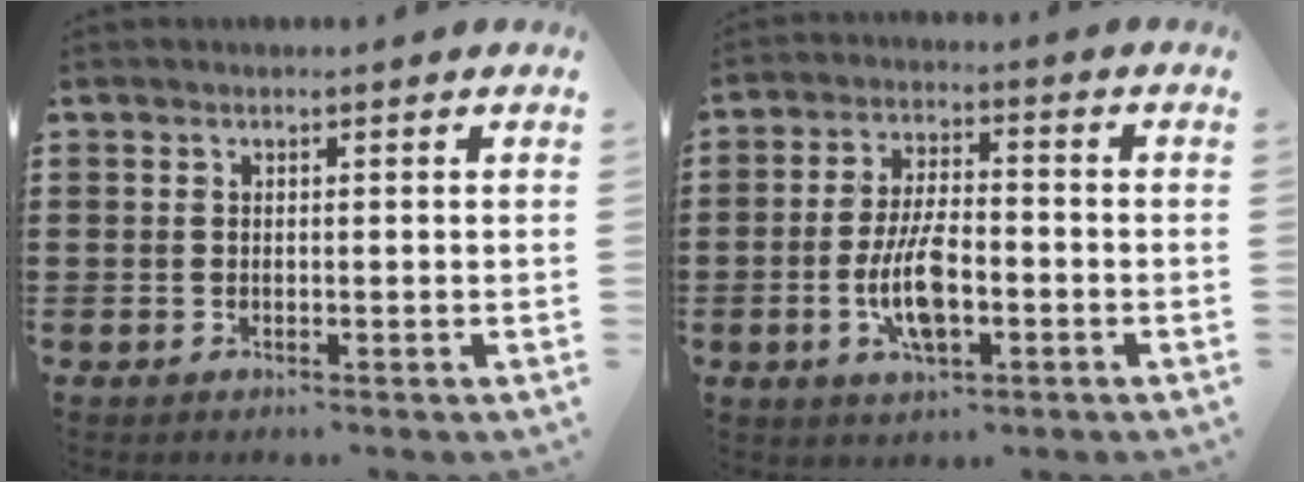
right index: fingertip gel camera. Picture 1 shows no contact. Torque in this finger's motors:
{"motor_torque": [2.14, 0.00, 1.05, 0.21]}